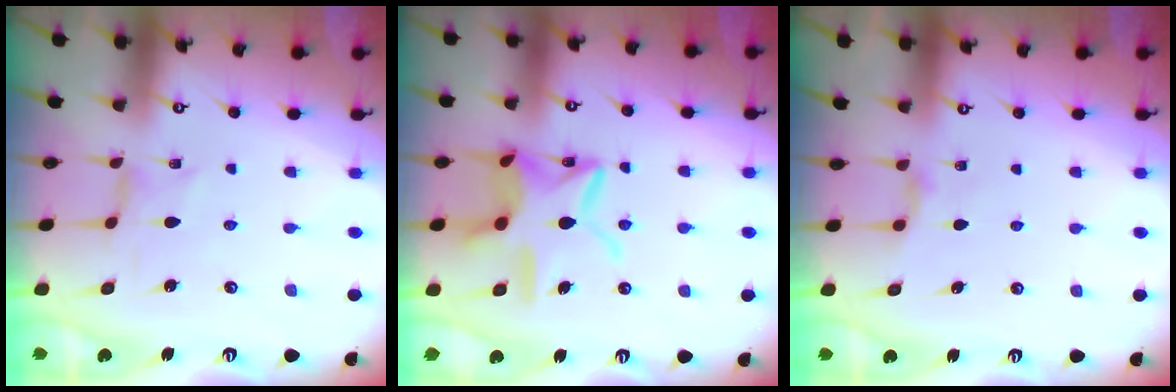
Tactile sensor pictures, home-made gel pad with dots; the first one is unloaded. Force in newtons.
{"total": 16.8, "press": 16.7, "slide": 1.6}
{"total": 3.5, "press": 3.4, "slide": 0.5}